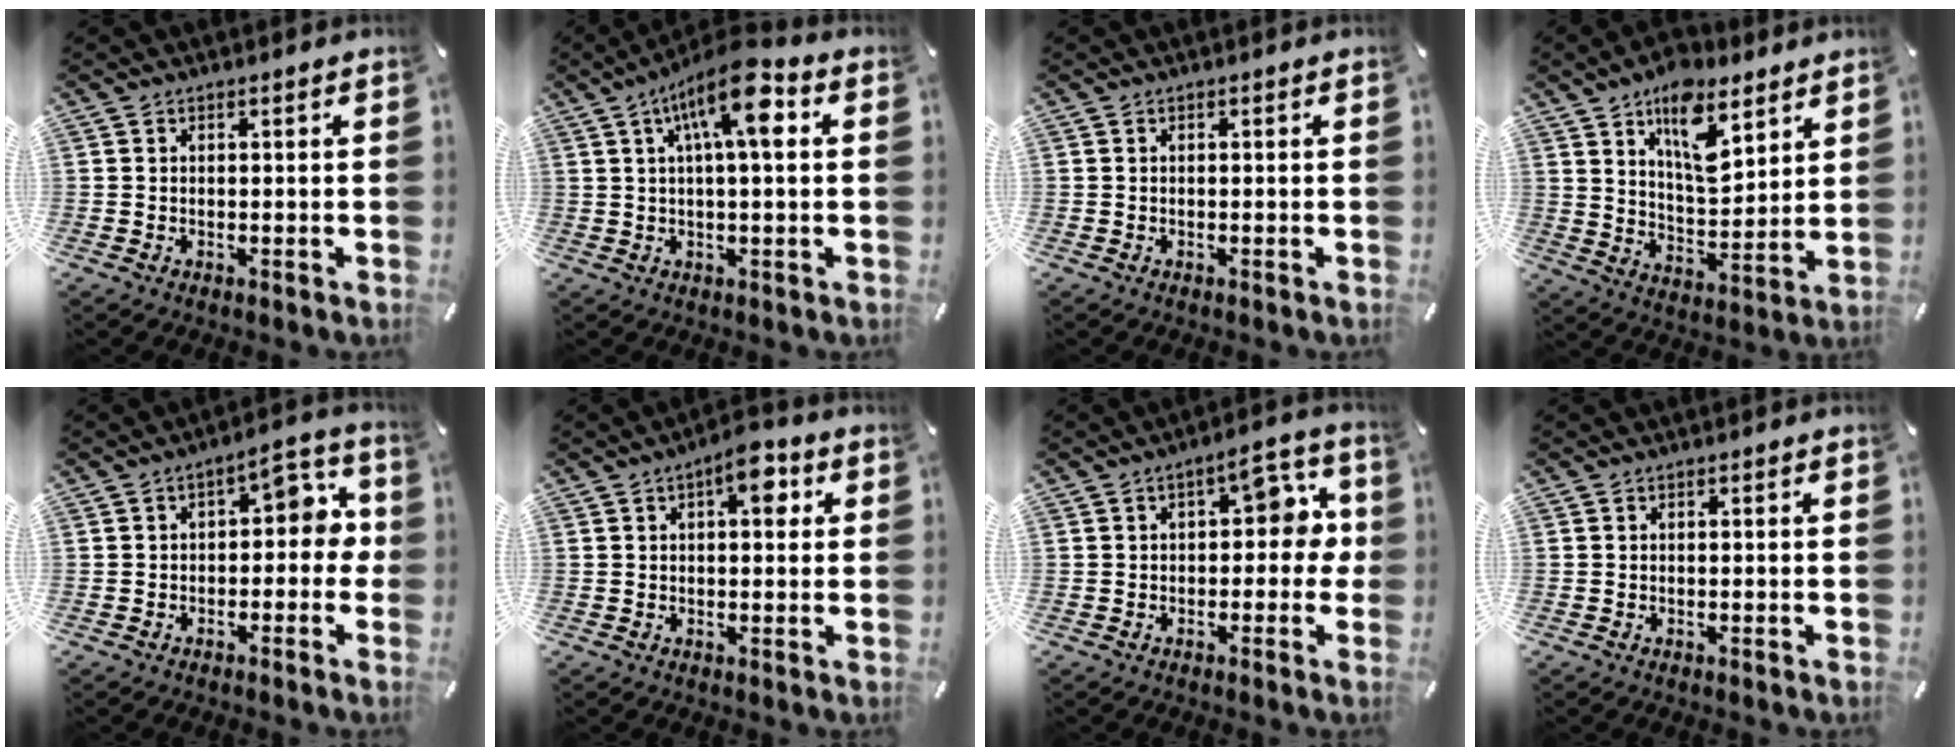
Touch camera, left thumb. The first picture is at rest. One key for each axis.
{"total": 12.3, "fx": 3.9, "fy": 3.6, "fz": 11.1, "tx": -0.185, "ty": -0.002, "tz": 0.064}
{"total": 0.0}
{"total": 14.5, "fx": 8.8, "fy": 7.3, "fz": 9.0, "tx": -0.139, "ty": -0.041, "tz": 0.155}
{"total": 8.1, "fx": 1.5, "fy": 4.4, "fz": 6.6, "tx": -0.079, "ty": -0.010, "tz": 0.015}
{"total": 6.7, "fx": 2.4, "fy": 3.1, "fz": 5.5, "tx": -0.065, "ty": -0.009, "tz": 0.031}
{"total": 10.1, "fx": 2.2, "fy": 5.2, "fz": 8.3, "tx": -0.099, "ty": -0.005, "tz": 0.030}
{"total": 0.0}